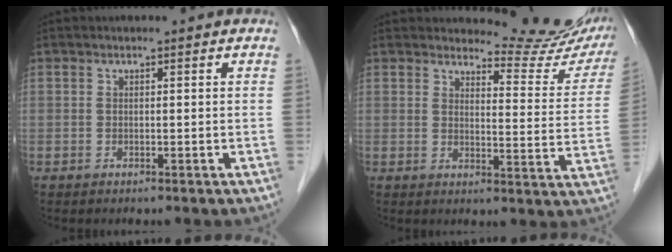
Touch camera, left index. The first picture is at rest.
{"total": 13.9, "force": [13.5, 2.1, 2.5], "torque": [-0.013, -0.077, 0.138]}